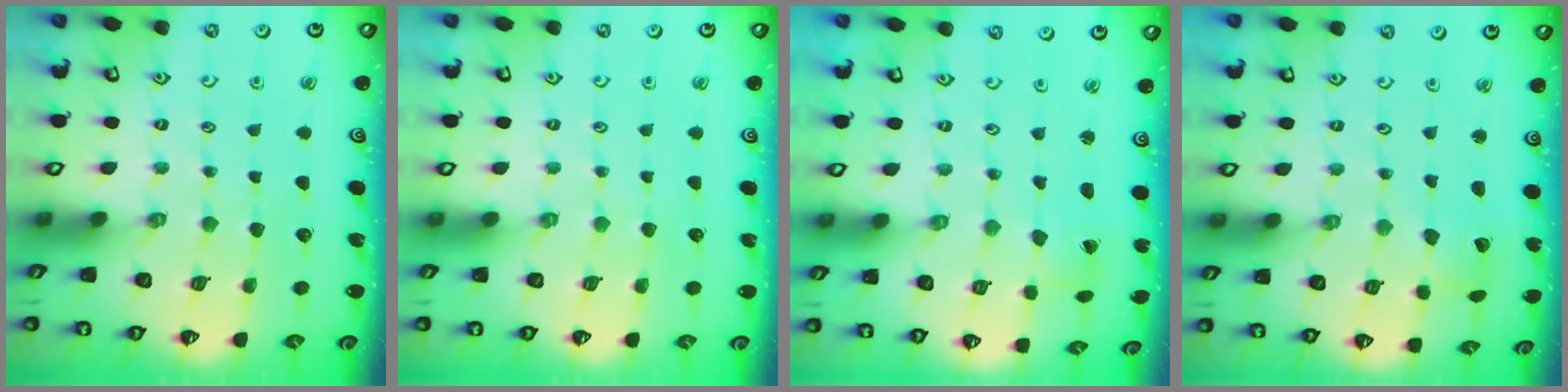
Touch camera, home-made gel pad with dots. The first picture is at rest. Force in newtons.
{"total": 0.0}
{"total": 1.0, "press": 1.0, "slide": 0.0}
{"total": 1.9, "press": 1.9, "slide": 0.3}